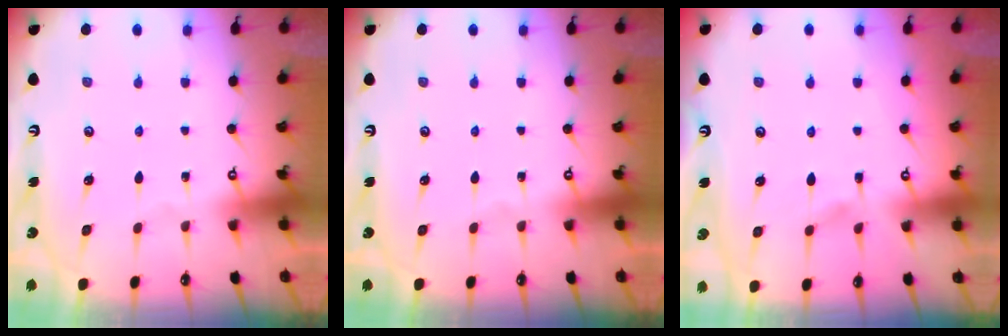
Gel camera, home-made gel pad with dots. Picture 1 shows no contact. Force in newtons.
{"total": 0.0}
{"total": 4.2, "press": 4.2, "slide": 0.4}